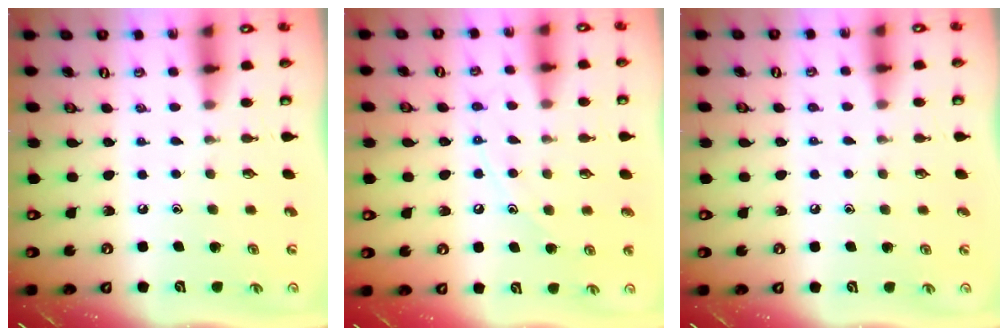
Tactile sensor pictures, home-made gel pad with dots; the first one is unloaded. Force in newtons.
{"total": 8.2, "press": 8.2, "slide": 0.8}
{"total": 3.4, "press": 3.4, "slide": 0.5}